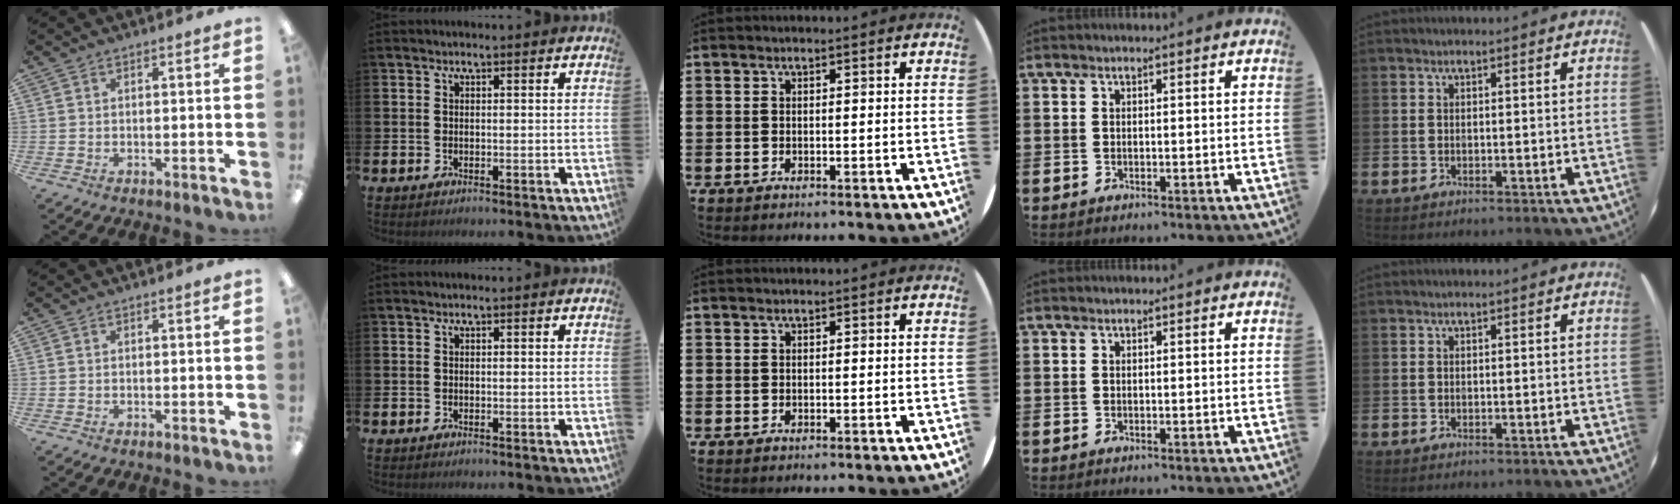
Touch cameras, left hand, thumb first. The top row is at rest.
{}